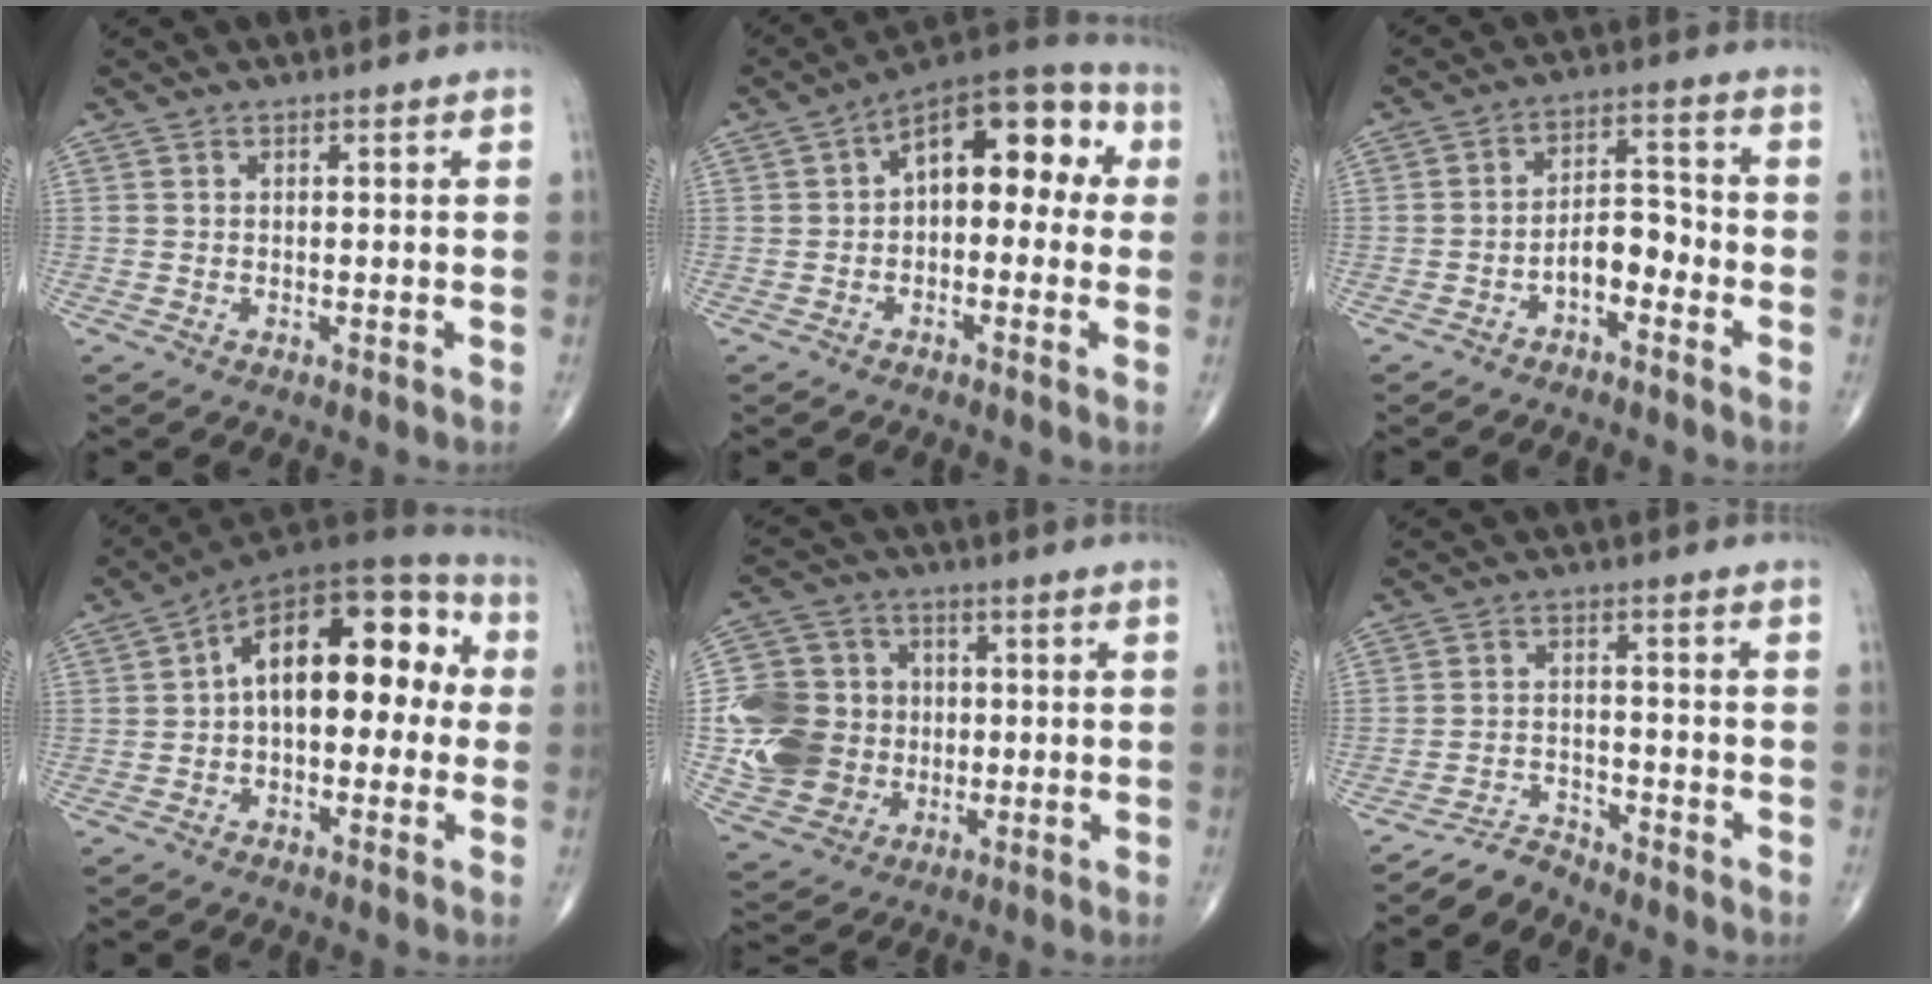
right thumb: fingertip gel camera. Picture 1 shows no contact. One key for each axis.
{"total": 14.0, "fx": 2.0, "fy": 7.8, "fz": 11.5, "tx": -0.119, "ty": 0.042, "tz": 0.014}
{"total": 5.9, "fx": -2.9, "fy": 3.1, "fz": 4.0, "tx": -0.049, "ty": 0.041, "tz": -0.056}
{"total": 17.2, "fx": 1.6, "fy": 9.3, "fz": 14.4, "tx": -0.182, "ty": 0.048, "tz": 0.012}
{"total": 15.8, "fx": -0.8, "fy": 13.9, "fz": 7.5, "tx": -0.122, "ty": 0.019, "tz": -0.005}
{"total": 3.9, "fx": -3.8, "fy": 0.6, "fz": -0.4, "tx": 0.012, "ty": 0.023, "tz": -0.072}